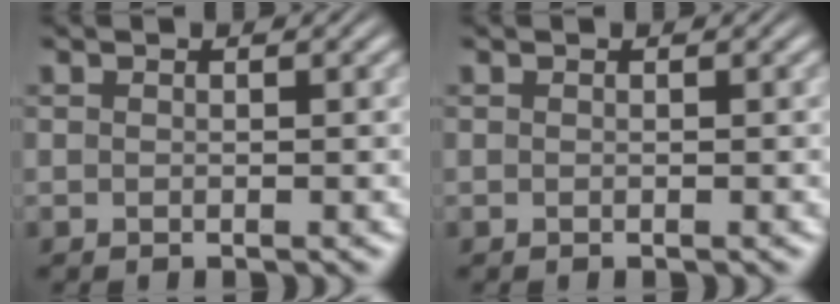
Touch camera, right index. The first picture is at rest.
{"total": 0.0}